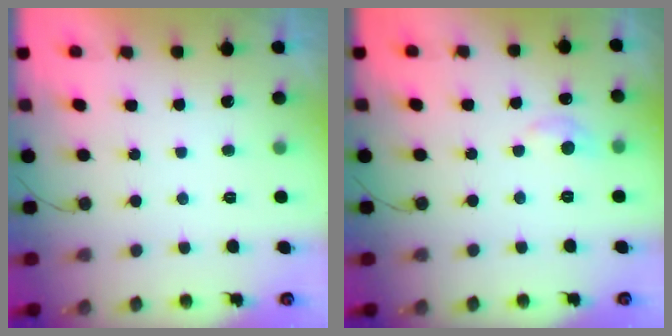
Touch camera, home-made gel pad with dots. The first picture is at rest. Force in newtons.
{"total": 6.2, "press": 6.1, "slide": 0.9}